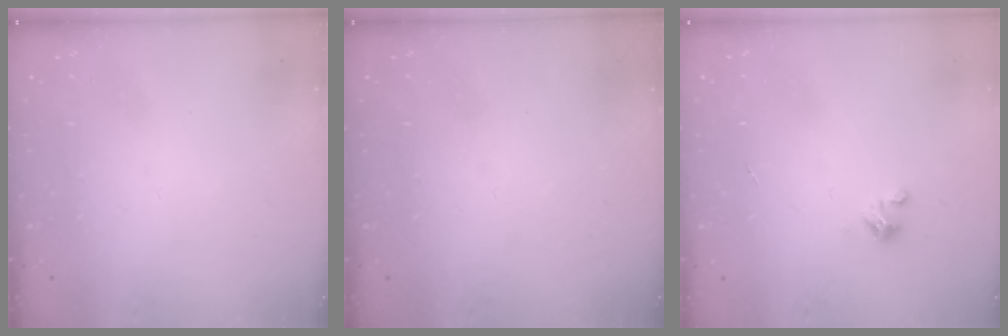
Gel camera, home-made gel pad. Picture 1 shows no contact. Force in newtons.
{"total": 0.0}
{"total": 2.0, "press": 2.0, "slide": 0.2}